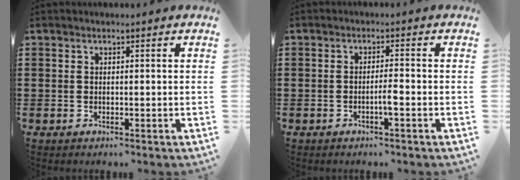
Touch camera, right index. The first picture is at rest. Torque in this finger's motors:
{"motor_torque": [0.40, 0.59, 0.13, 0.06]}